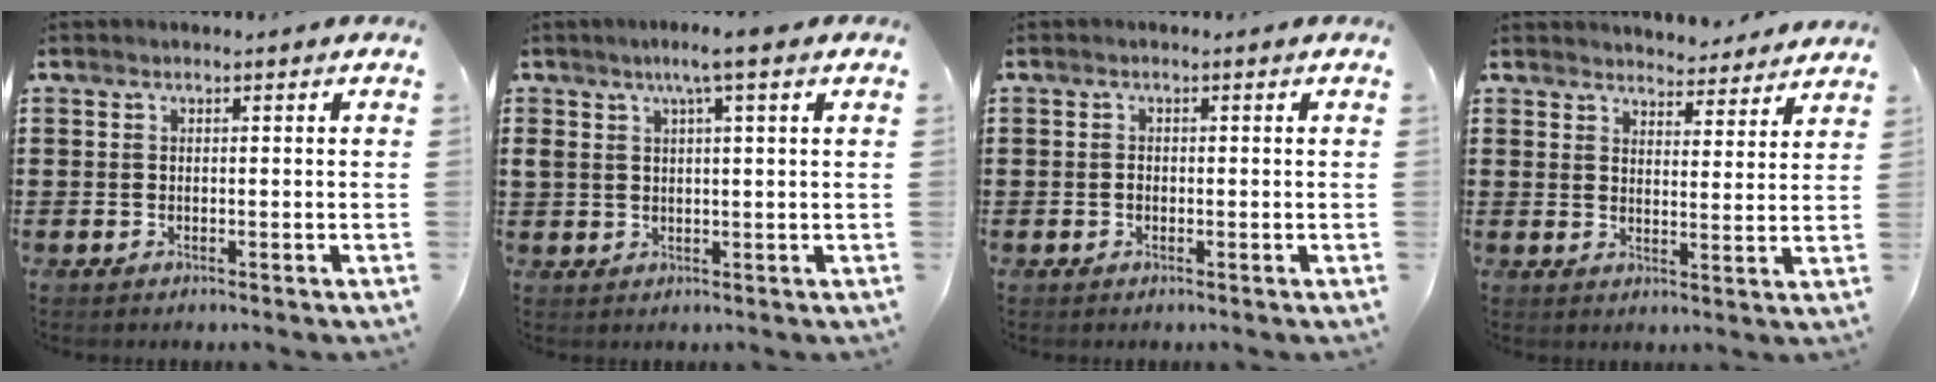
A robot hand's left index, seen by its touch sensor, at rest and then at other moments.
{"total": 3.9, "force": [1.9, 0.3, 3.4], "torque": [-0.069, 0.004, 0.031]}
{"total": 0.6, "force": [-0.3, 0.4, 0.4], "torque": [-0.009, -0.001, -0.006]}
{"total": 4.1, "force": [4.1, 0.3, -0.1], "torque": [-0.008, -0.025, 0.072]}